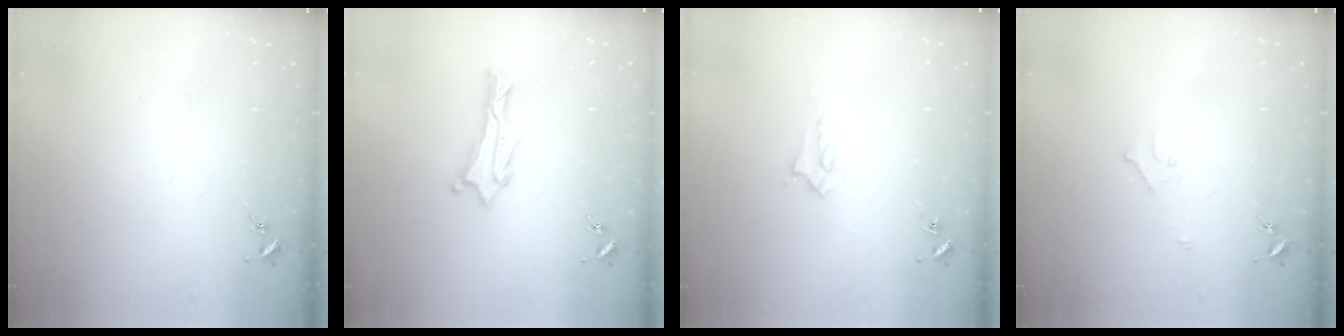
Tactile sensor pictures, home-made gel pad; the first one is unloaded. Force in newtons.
{"total": 0.9, "press": 0.8, "slide": 0.1}
{"total": 2.0, "press": 2.0, "slide": 0.2}
{"total": 2.2, "press": 2.2, "slide": 0.2}